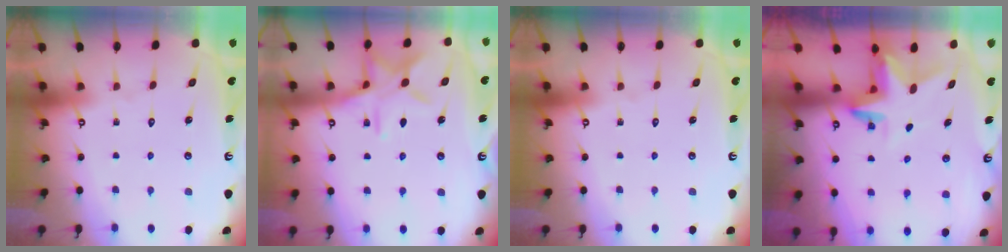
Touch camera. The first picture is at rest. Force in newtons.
{"total": 11.5, "press": 11.4, "slide": 0.8}
{"total": 0.0}
{"total": 3.3, "press": 3.3, "slide": 0.2}